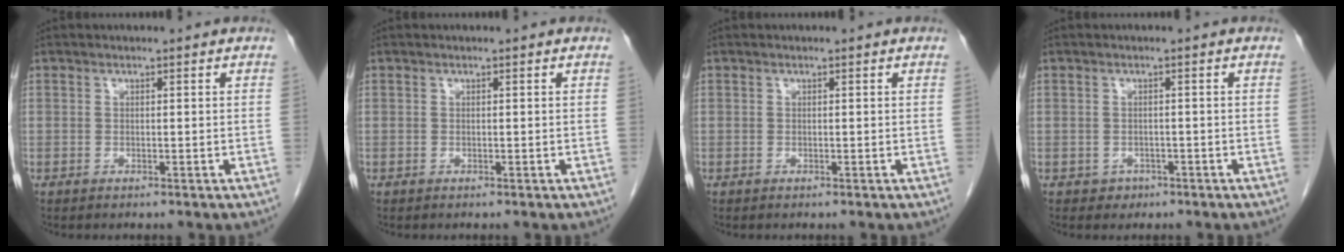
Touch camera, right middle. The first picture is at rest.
{"total": 0.0}
{"total": 0.0}
{"total": 1.5, "force": [-0.8, 1.3, 0.2], "torque": [0.000, 0.006, -0.008]}